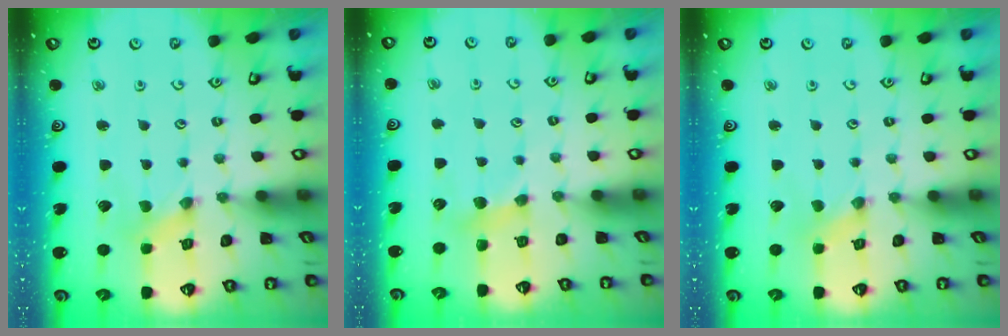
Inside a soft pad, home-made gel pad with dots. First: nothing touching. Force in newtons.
{"total": 5.9, "press": 5.9, "slide": 0.9}
{"total": 0.0}